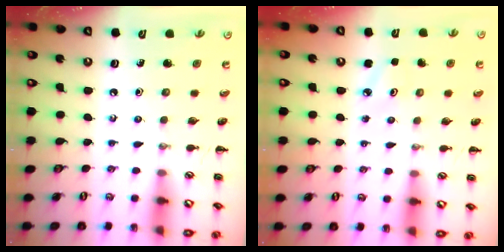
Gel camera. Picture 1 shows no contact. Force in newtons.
{"total": 2.7, "press": 2.5, "slide": 0.8}